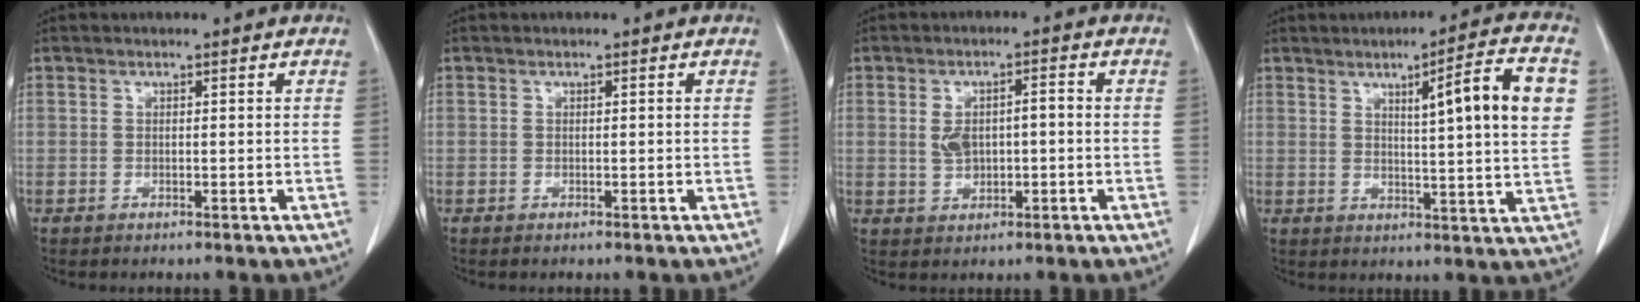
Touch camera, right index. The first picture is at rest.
{"total": 0.0}
{"total": 4.6, "force": [0.1, 2.4, 3.9], "torque": [-0.072, 0.017, 0.013]}
{"total": 11.7, "force": [3.5, 0.1, 11.1], "torque": [-0.158, 0.008, 0.046]}